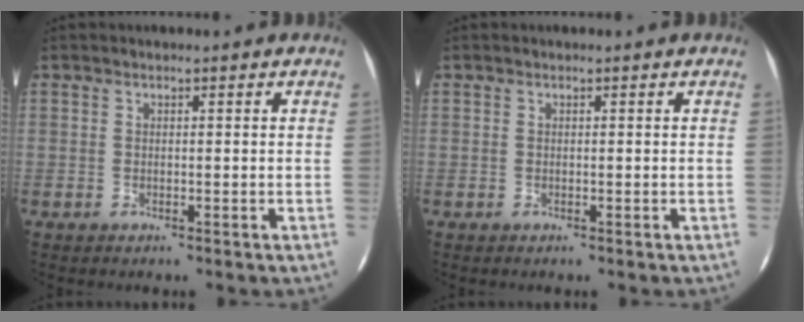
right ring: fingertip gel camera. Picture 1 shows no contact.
{"total": 0.0}